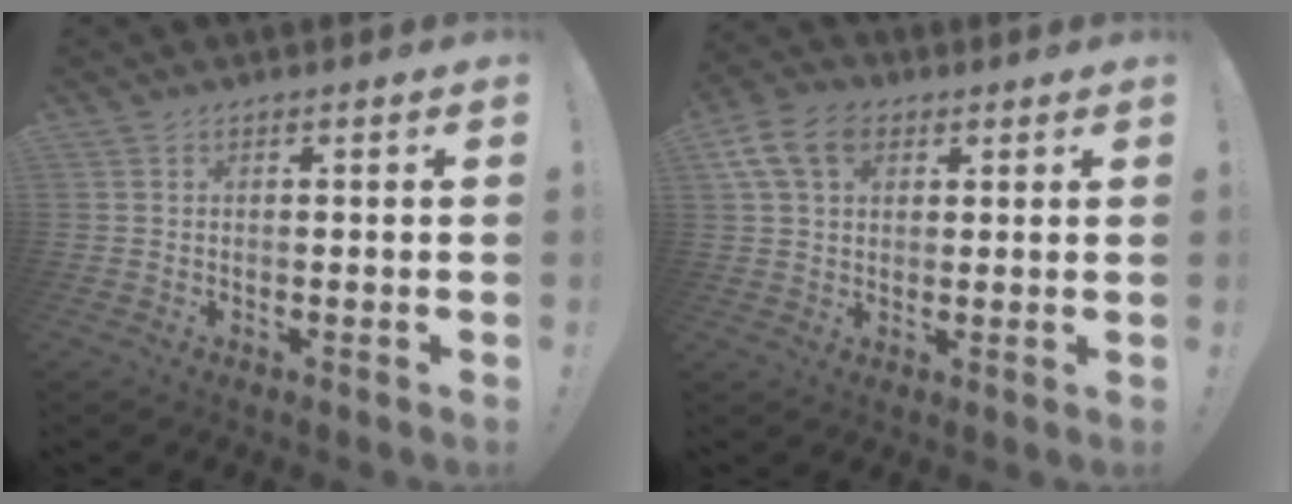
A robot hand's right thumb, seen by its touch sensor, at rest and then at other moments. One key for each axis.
{"total": 11.5, "fx": 4.8, "fy": 7.8, "fz": 7.0, "tx": -0.123, "ty": -0.006, "tz": 0.093}